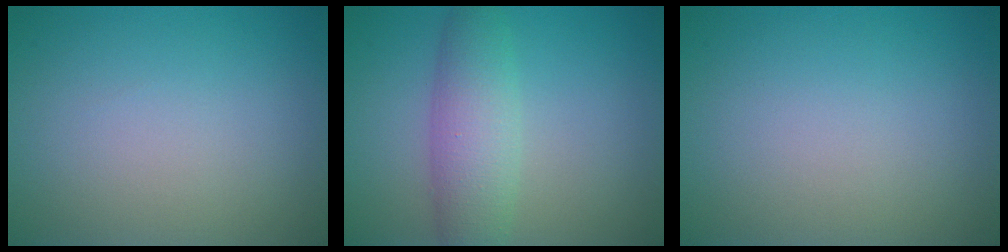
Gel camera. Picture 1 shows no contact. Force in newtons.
{"total": 4.7, "press": 4.7, "slide": 0.1}
{"total": 0.0}